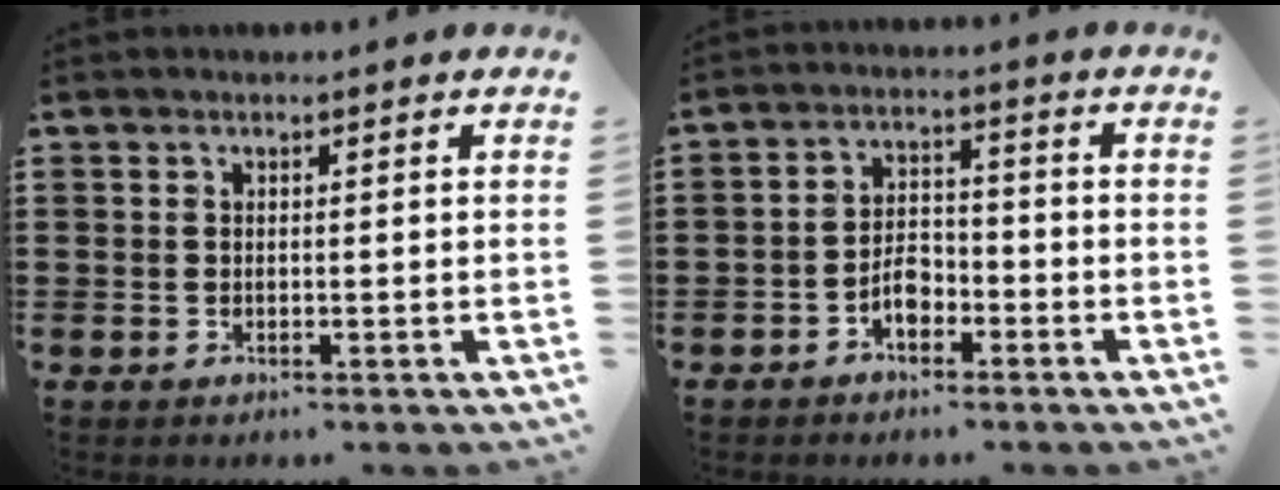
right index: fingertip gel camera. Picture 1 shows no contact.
{"total": 4.3, "force": [-2.3, 2.5, 2.7], "torque": [-0.056, 0.004, -0.045]}